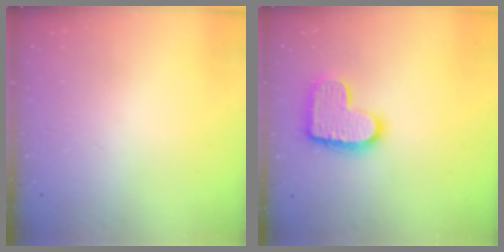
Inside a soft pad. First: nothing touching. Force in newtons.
{"total": 14.6, "press": 14.6, "slide": 0.8}